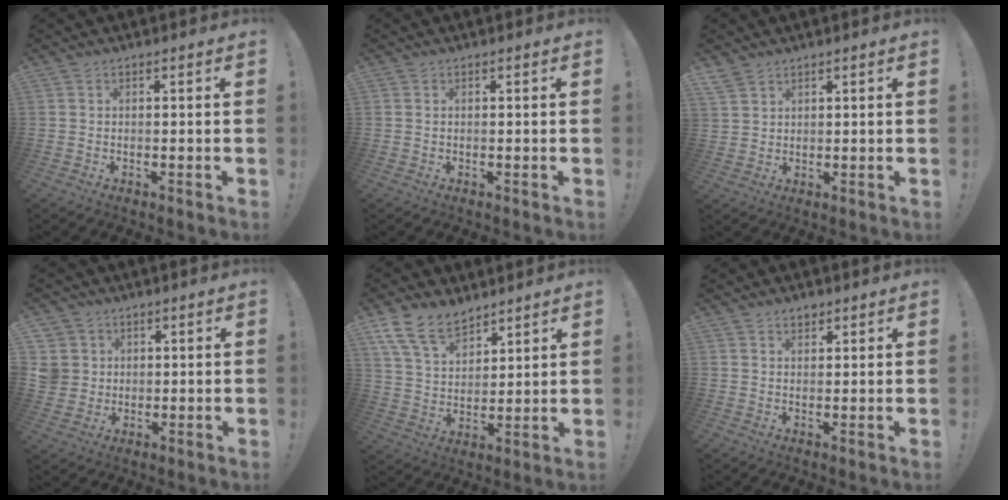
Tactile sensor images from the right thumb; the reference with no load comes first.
{"total": 0.0}
{"total": 3.8, "force": [3.2, 1.9, 1.0], "torque": [-0.013, -0.018, 0.061]}
{"total": 6.4, "force": [1.5, 6.0, 1.4], "torque": [-0.034, -0.008, 0.030]}
{"total": 13.1, "force": [9.5, 6.9, 5.8], "torque": [-0.119, -0.049, 0.182]}
{"total": 2.4, "force": [1.8, 1.4, 0.7], "torque": [-0.003, -0.008, 0.032]}